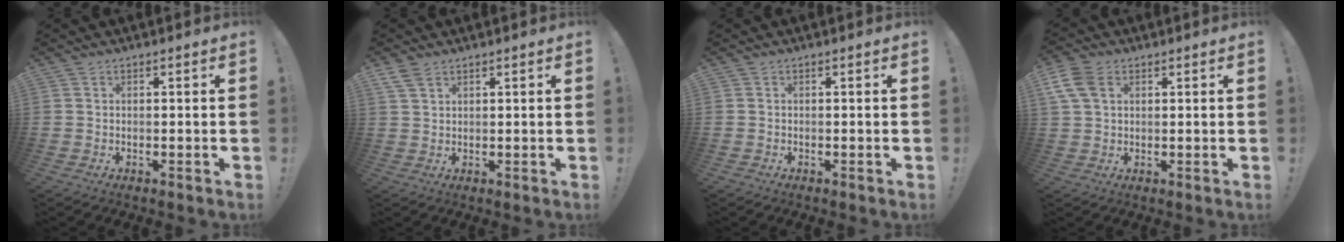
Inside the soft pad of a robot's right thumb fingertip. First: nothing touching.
{"total": 3.8, "force": [2.6, 1.9, 2.1], "torque": [-0.044, -0.008, 0.052]}
{"total": 0.5, "force": [-0.5, 0.3, -0.1], "torque": [-0.005, 0.003, -0.007]}
{"total": 7.1, "force": [2.7, 4.8, 4.5], "torque": [-0.099, 0.001, 0.055]}